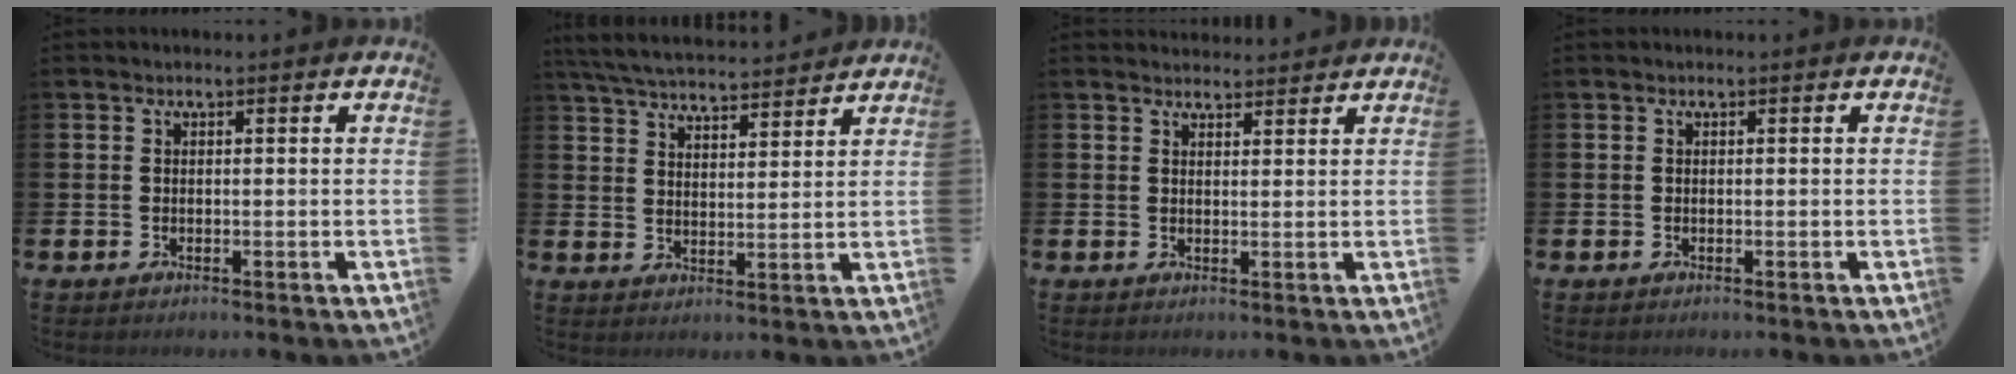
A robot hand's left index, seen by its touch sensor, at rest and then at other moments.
{"total": 5.8, "force": [5.7, 0.7, 1.1], "torque": [-0.045, -0.034, 0.102]}
{"total": 2.2, "force": [2.2, 0.5, -0.1], "torque": [0.009, -0.013, 0.037]}
{"total": 0.0}